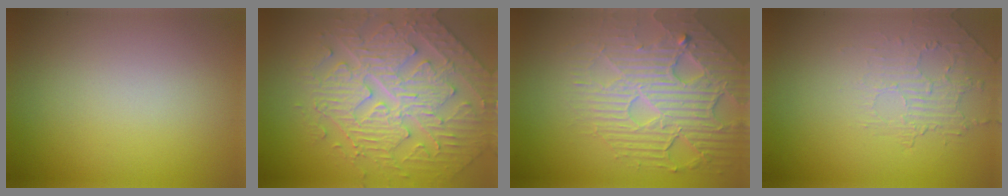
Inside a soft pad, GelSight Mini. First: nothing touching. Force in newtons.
{"total": 5.5, "press": 5.2, "slide": 1.8}
{"total": 7.5, "press": 5.4, "slide": 5.3}
{"total": 2.0, "press": 0.8, "slide": 1.8}